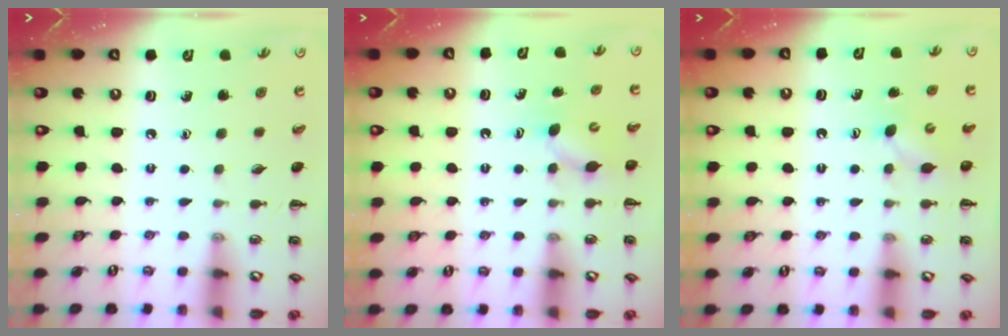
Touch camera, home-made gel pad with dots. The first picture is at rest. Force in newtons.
{"total": 4.6, "press": 4.6, "slide": 0.4}
{"total": 3.5, "press": 3.4, "slide": 0.8}